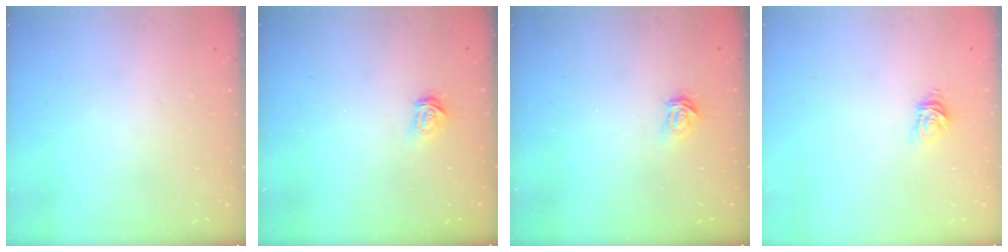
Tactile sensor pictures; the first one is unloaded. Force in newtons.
{"total": 3.0, "press": 3.0, "slide": 0.3}
{"total": 3.0, "press": 3.0, "slide": 0.3}
{"total": 4.7, "press": 4.7, "slide": 0.4}